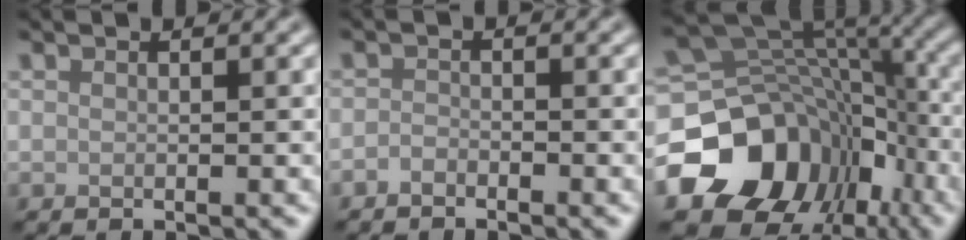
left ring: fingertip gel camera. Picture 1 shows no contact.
{"total": 1.0, "force": [-0.8, 0.4, 0.3], "torque": [-0.004, 0.001, -0.019]}
{"total": 14.8, "force": [-6.6, 11.6, 6.3], "torque": [-0.131, -0.012, -0.102]}